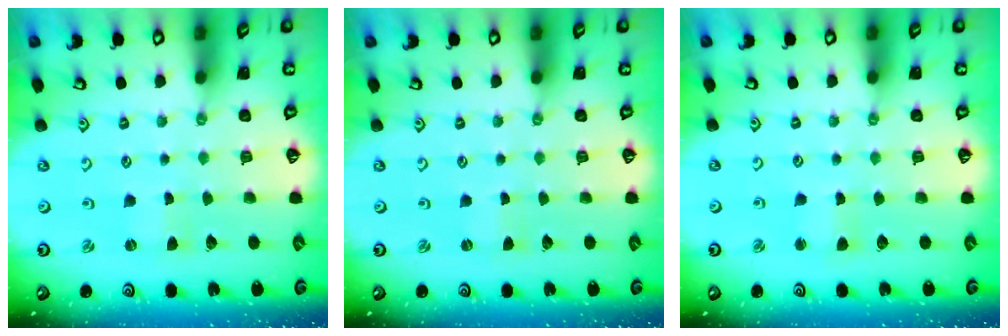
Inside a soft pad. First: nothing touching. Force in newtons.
{"total": 0.0}
{"total": 1.9, "press": 1.9, "slide": 0.2}